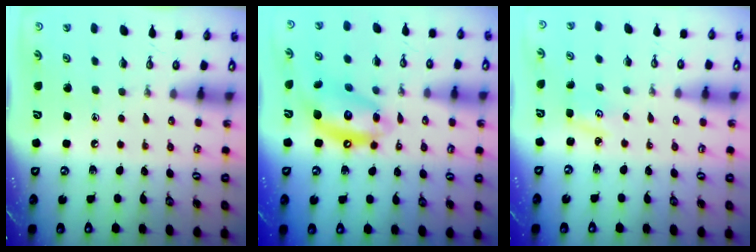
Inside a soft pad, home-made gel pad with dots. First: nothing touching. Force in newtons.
{"total": 12.6, "press": 12.5, "slide": 1.4}
{"total": 3.0, "press": 3.0, "slide": 0.4}